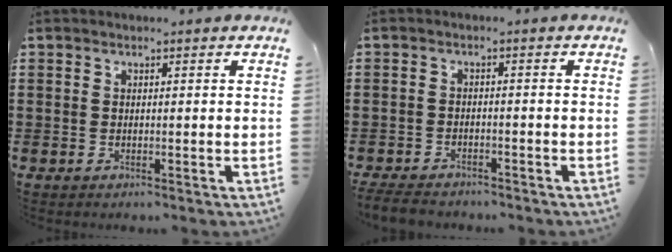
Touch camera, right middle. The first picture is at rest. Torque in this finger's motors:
{"motor_torque": [2.14, 0.00, 0.05, 0.07]}